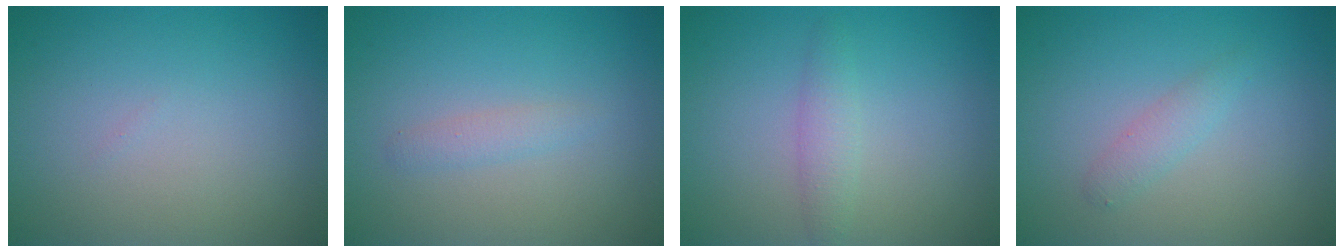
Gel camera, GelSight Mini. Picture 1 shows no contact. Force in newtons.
{"total": 1.1, "press": 1.1, "slide": 0.0}
{"total": 1.8, "press": 1.8, "slide": 0.1}
{"total": 1.4, "press": 1.4, "slide": 0.0}